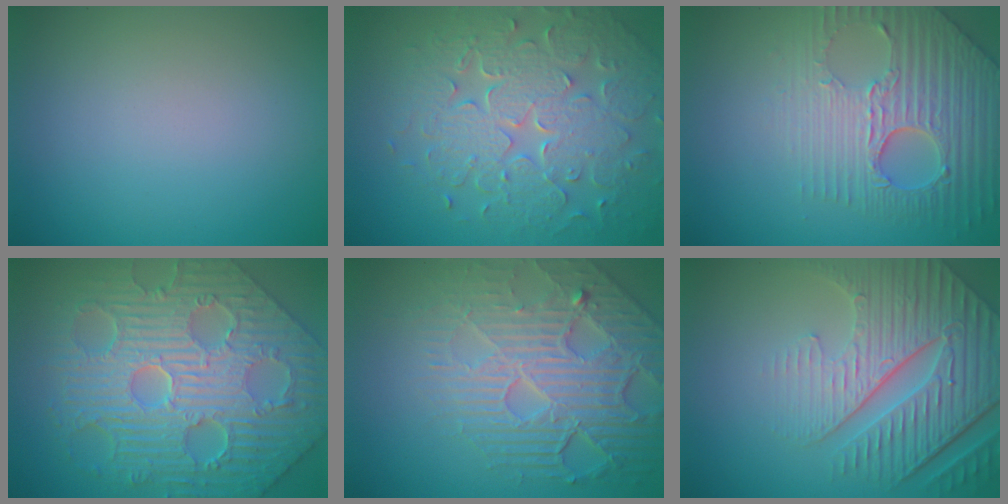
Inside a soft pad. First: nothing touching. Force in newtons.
{"total": 7.9, "press": 5.7, "slide": 5.5}
{"total": 5.4, "press": 4.8, "slide": 2.4}
{"total": 11.5, "press": 7.9, "slide": 8.4}
{"total": 7.0, "press": 5.5, "slide": 4.4}
{"total": 8.3, "press": 5.9, "slide": 5.8}